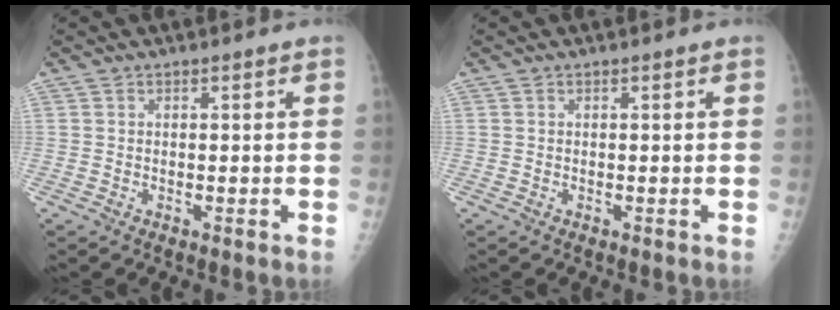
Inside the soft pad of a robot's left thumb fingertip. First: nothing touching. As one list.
[{"total": 0.0}]